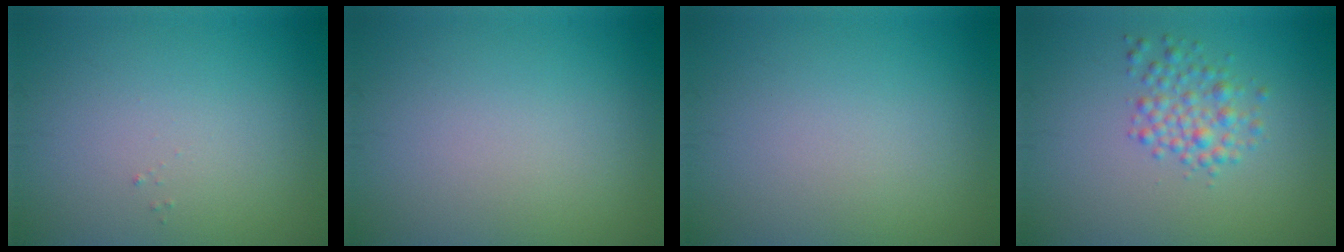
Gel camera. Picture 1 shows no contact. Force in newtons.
{"total": 0.0}
{"total": 0.0}
{"total": 2.6, "press": 2.6, "slide": 0.1}